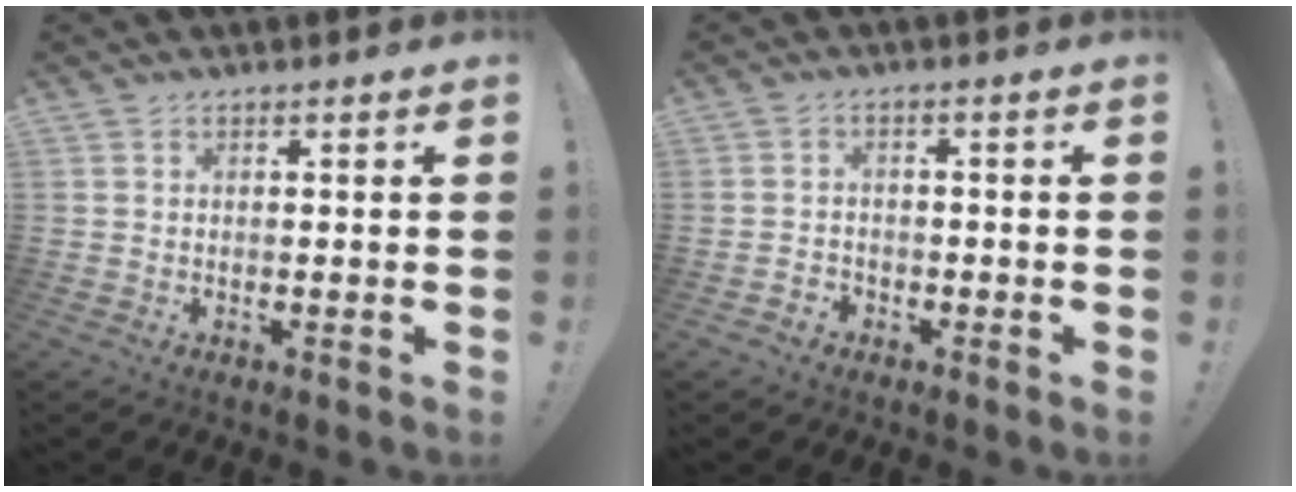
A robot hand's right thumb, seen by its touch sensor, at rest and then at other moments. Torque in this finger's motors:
{"motor_torque": [0.19, -0.44, -0.08, 0.03, 0.00]}